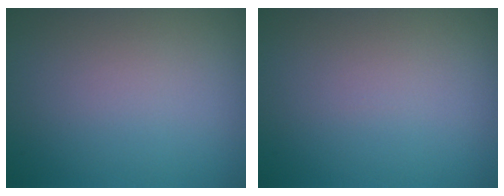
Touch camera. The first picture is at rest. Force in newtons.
{"total": 0.0}